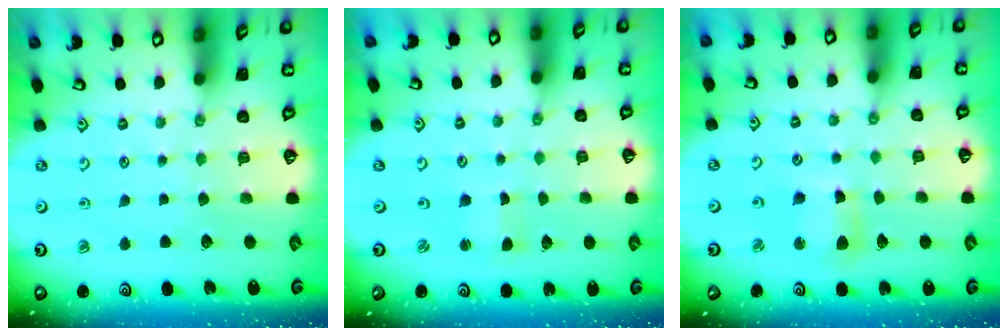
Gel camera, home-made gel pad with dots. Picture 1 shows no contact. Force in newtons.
{"total": 1.0, "press": 1.0, "slide": 0.1}
{"total": 8.3, "press": 8.2, "slide": 1.0}